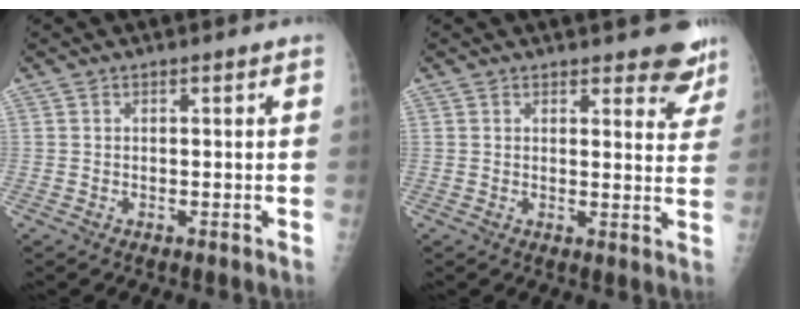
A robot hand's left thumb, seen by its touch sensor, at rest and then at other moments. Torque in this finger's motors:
{"motor_torque": [3.24, 1.77, 0.80, -0.19, 0.12]}